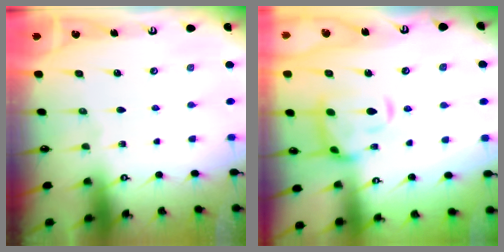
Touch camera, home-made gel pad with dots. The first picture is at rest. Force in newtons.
{"total": 5.4, "press": 5.2, "slide": 1.4}